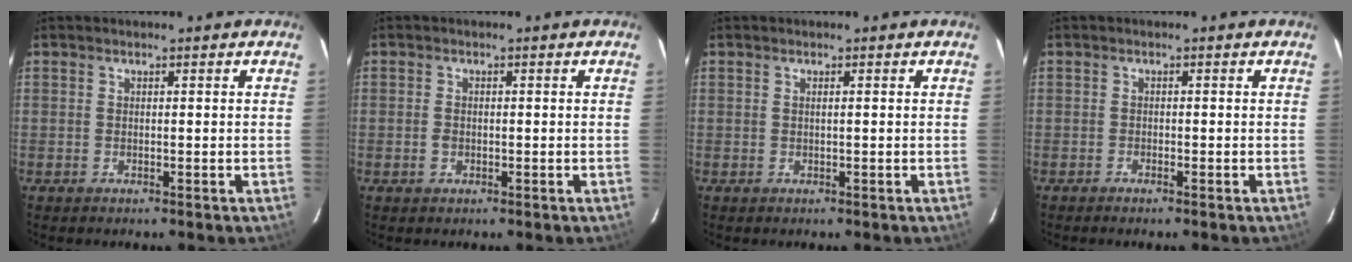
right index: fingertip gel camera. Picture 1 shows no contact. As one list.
[{"total": 1.6, "force": [-0.5, 1.1, 1.0], "torque": [-0.022, 0.002, -0.009]}, {"total": 0.5, "force": [0.1, -0.2, 0.5], "torque": [-0.009, 0.002, 0.000]}, {"total": 0.9, "force": [-0.8, 0.0, 0.4], "torque": [-0.012, 0.001, -0.017]}]